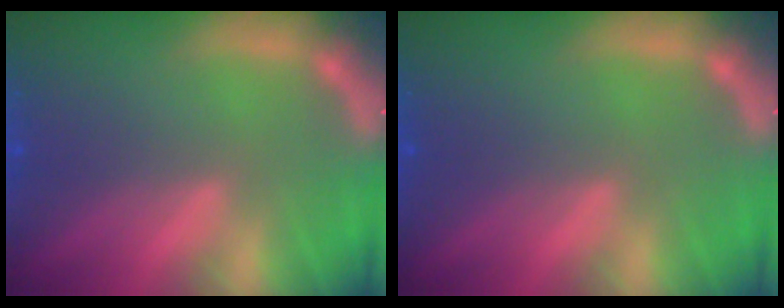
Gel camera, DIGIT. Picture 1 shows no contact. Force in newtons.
{"total": 0.0}